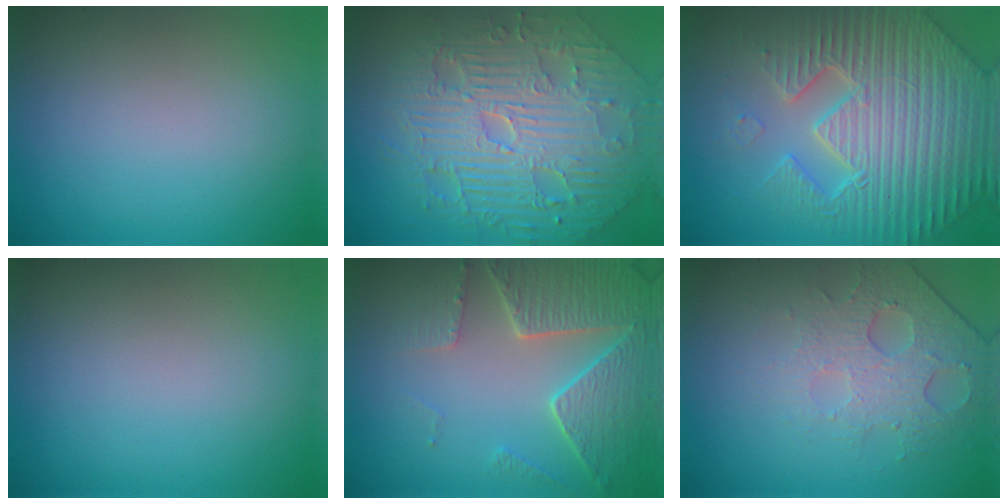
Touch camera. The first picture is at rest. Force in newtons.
{"total": 11.1, "press": 7.2, "slide": 8.5}
{"total": 7.5, "press": 7.2, "slide": 1.8}
{"total": 0.0}
{"total": 5.7, "press": 4.9, "slide": 3.0}
{"total": 4.8, "press": 3.2, "slide": 3.6}